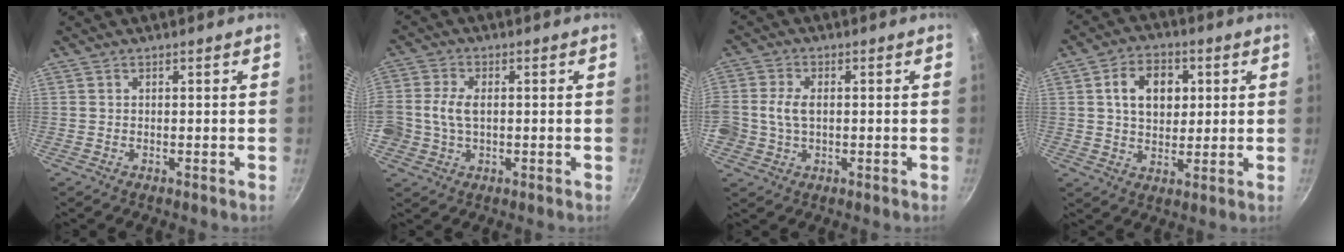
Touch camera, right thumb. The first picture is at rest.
{"total": 6.9, "force": [0.1, 4.8, 5.0], "torque": [-0.097, 0.012, -0.002]}
{"total": 6.2, "force": [0.1, 4.4, 4.3], "torque": [-0.080, 0.010, -0.002]}
{"total": 10.2, "force": [2.4, 7.3, 6.7], "torque": [-0.084, 0.001, 0.035]}